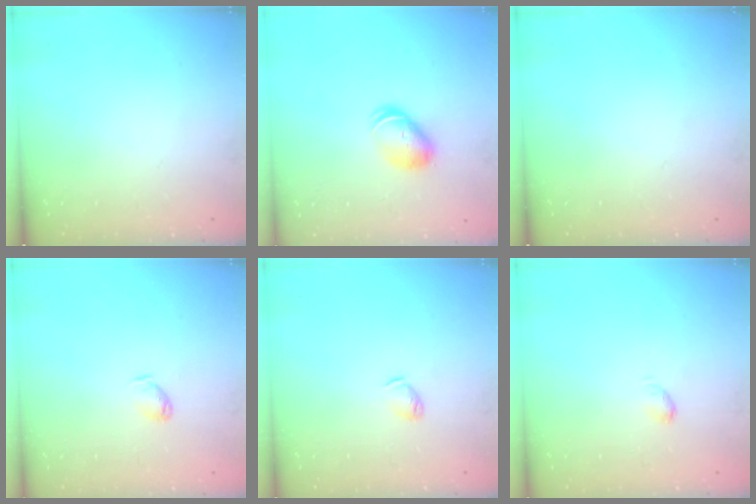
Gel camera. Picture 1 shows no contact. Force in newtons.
{"total": 7.8, "press": 7.8, "slide": 0.5}
{"total": 0.0}
{"total": 3.4, "press": 3.3, "slide": 0.6}
{"total": 2.9, "press": 2.9, "slide": 0.5}
{"total": 2.9, "press": 2.9, "slide": 0.5}